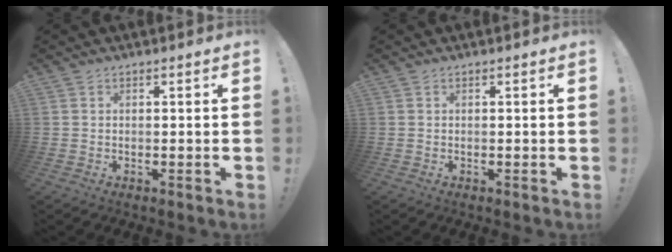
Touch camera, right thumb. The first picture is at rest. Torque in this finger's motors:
{"motor_torque": [-0.04, 0.04, 0.05, -0.05, 0.00]}